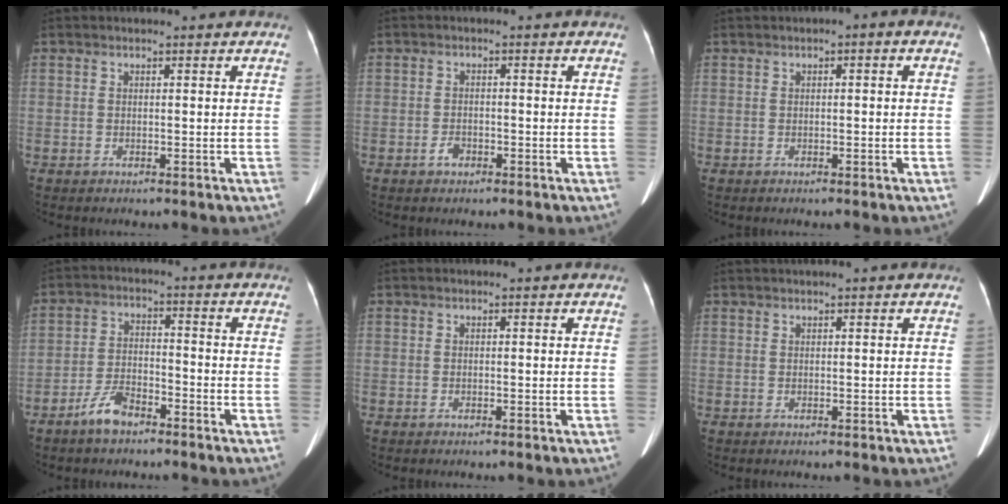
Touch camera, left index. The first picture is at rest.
{"total": 1.7, "force": [-1.1, 1.0, 0.8], "torque": [-0.018, 0.002, -0.018]}
{"total": 1.1, "force": [-0.1, 0.3, 1.0], "torque": [-0.009, 0.008, -0.006]}
{"total": 5.4, "force": [-4.1, 1.9, 2.9], "torque": [-0.068, 0.001, -0.077]}
{"total": 0.0}
{"total": 1.2, "force": [1.0, -0.2, 0.7], "torque": [-0.011, 0.018, 0.019]}